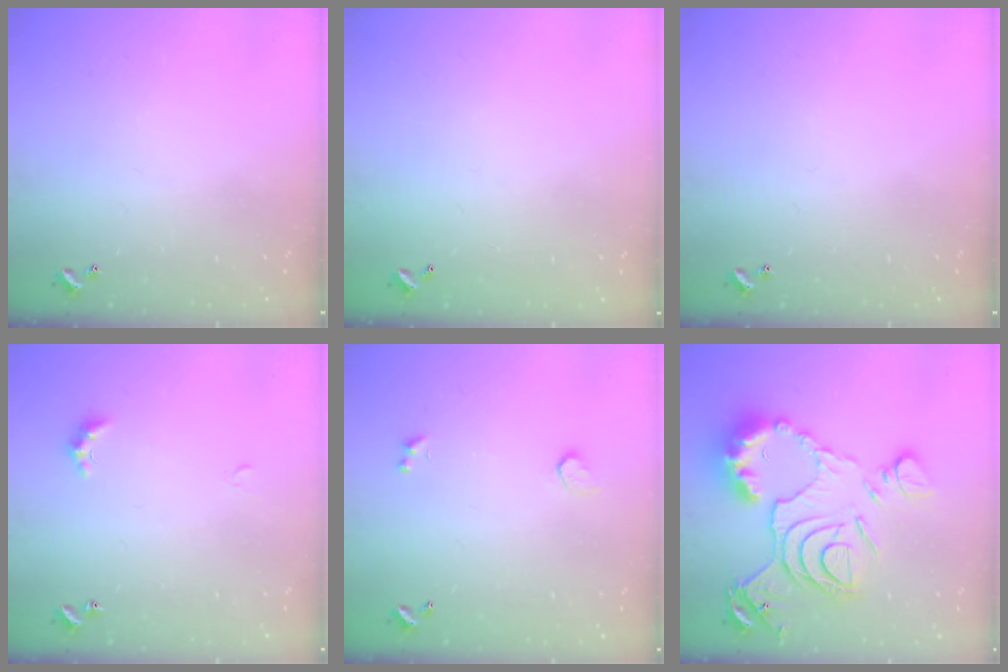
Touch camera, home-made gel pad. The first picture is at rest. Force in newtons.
{"total": 2.8, "press": 2.8, "slide": 0.1}
{"total": 0.0}
{"total": 2.4, "press": 2.3, "slide": 0.6}
{"total": 0.9, "press": 0.7, "slide": 0.5}
{"total": 20.6, "press": 20.5, "slide": 2.1}